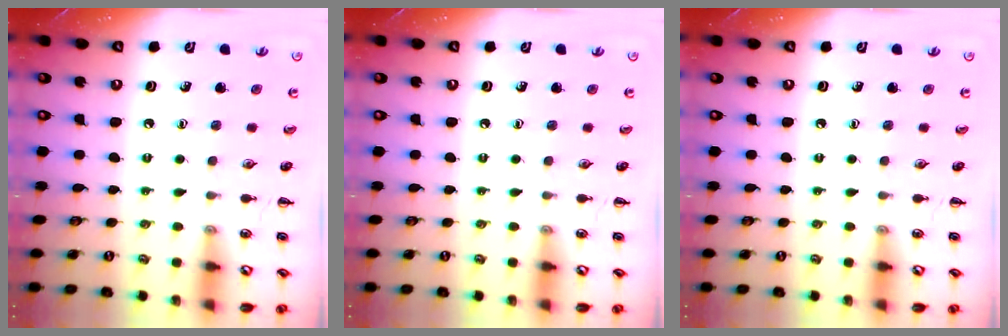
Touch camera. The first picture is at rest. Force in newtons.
{"total": 0.0}
{"total": 0.0}